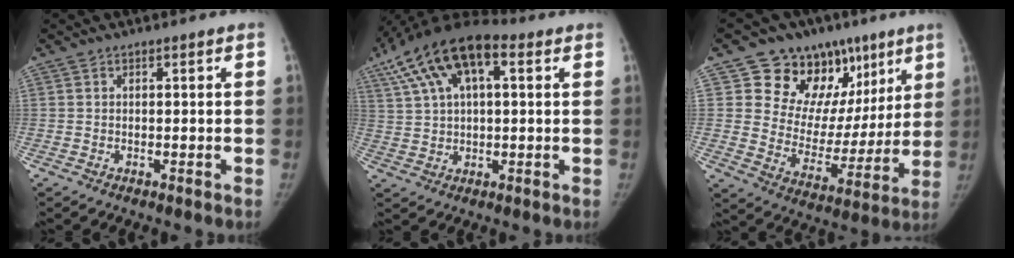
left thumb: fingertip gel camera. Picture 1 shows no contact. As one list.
[{"total": 16.8, "force": [6.9, 8.1, 13.1], "torque": [-0.240, 0.028, 0.114]}, {"total": 20.7, "force": [11.4, 14.3, 9.7], "torque": [-0.066, -0.028, 0.176]}]